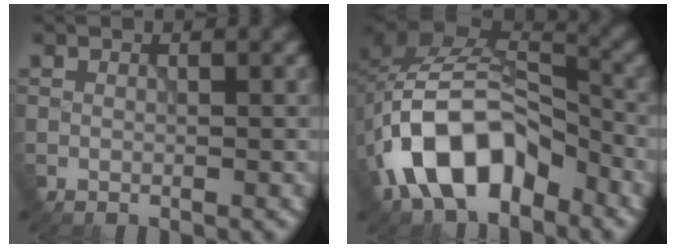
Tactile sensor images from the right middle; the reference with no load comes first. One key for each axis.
{"total": 11.3, "fx": -5.2, "fy": 6.6, "fz": 7.6, "tx": -0.130, "ty": 0.006, "tz": -0.096}